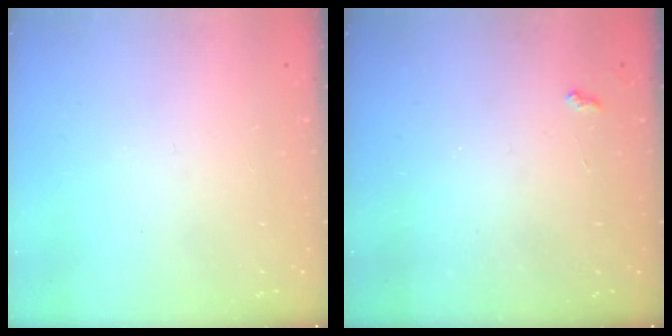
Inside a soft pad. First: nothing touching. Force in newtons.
{"total": 4.0, "press": 4.0, "slide": 0.4}